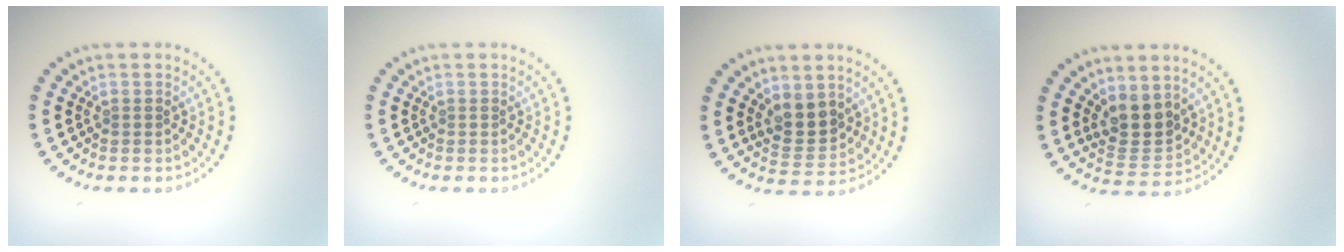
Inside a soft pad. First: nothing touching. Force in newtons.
{"total": 0.0}
{"total": 3.2, "press": 3.0, "slide": 1.1}
{"total": 3.7, "press": 3.3, "slide": 1.7}